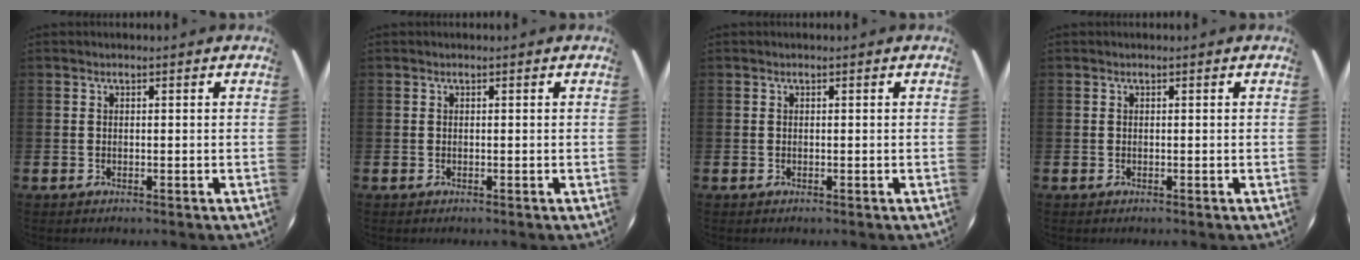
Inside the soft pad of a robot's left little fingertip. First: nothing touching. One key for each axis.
{"total": 0.0}
{"total": 0.0}
{"total": 0.0}